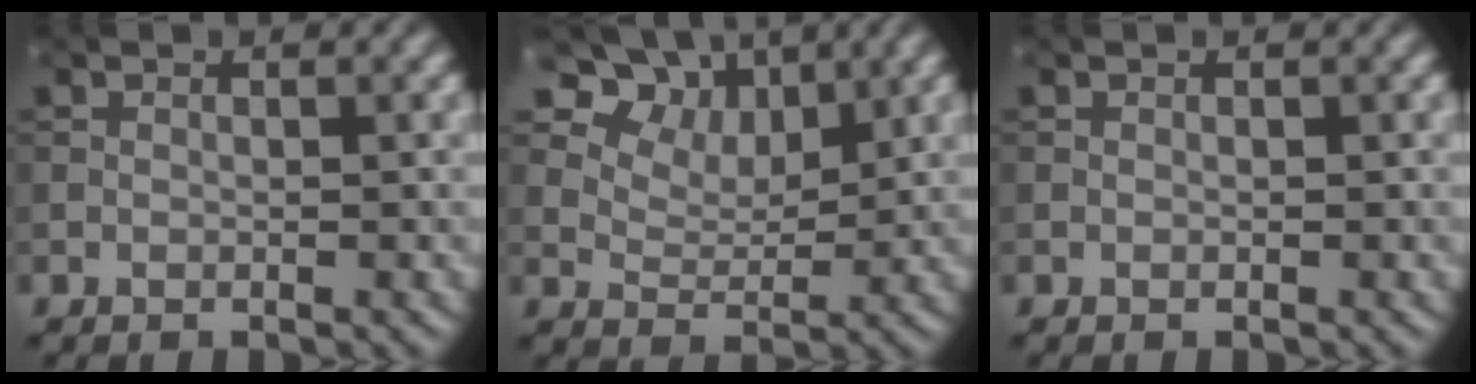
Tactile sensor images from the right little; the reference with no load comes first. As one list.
[{"total": 9.0, "force": [5.5, 5.3, 4.7], "torque": [-0.088, 0.001, 0.090]}, {"total": 0.0}]